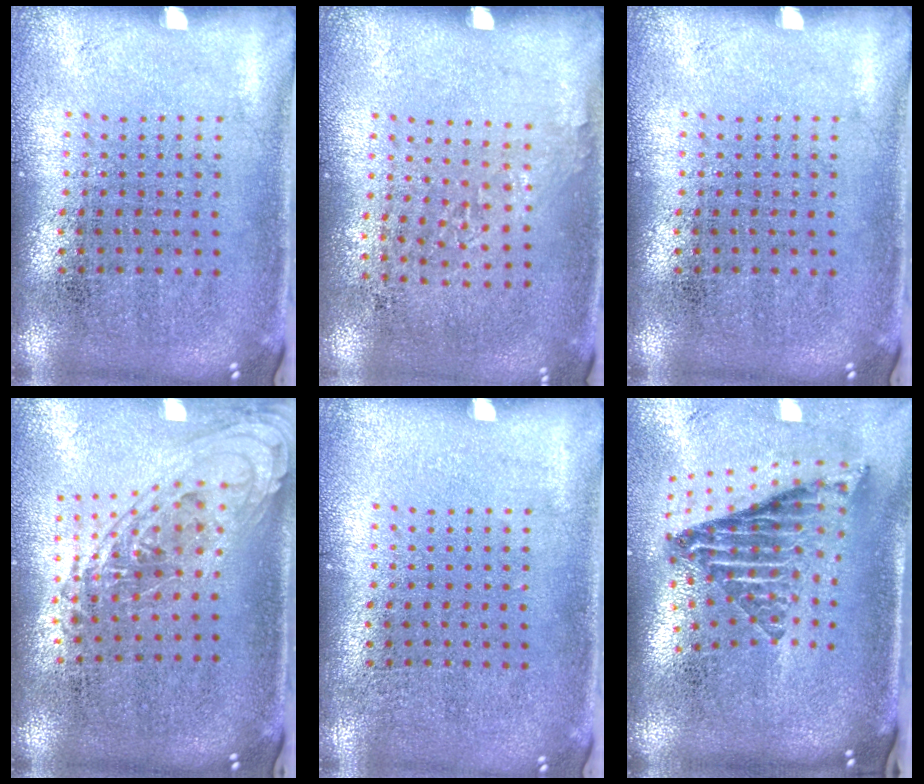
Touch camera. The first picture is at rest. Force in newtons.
{"total": 0.9, "press": 0.7, "slide": 0.7}
{"total": 0.0}
{"total": 1.1, "press": 1.0, "slide": 0.4}
{"total": 0.0}
{"total": 2.7, "press": 1.8, "slide": 2.0}